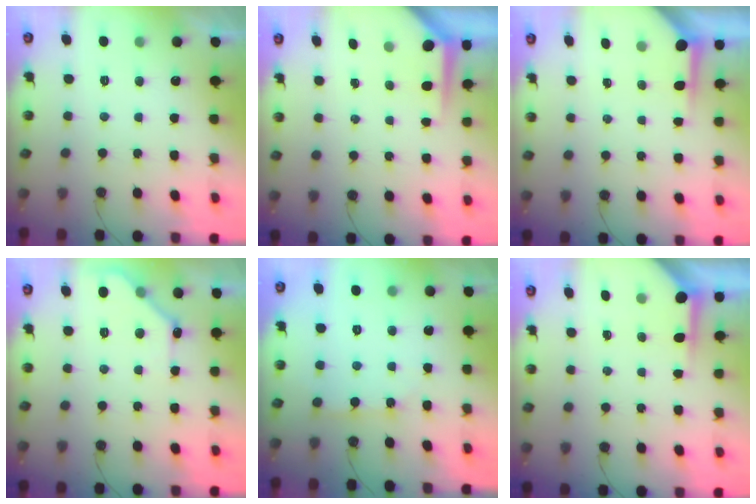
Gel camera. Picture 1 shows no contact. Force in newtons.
{"total": 4.0, "press": 4.0, "slide": 0.3}
{"total": 4.0, "press": 4.0, "slide": 0.4}
{"total": 8.9, "press": 8.9, "slide": 0.6}
{"total": 3.6, "press": 3.6, "slide": 0.1}
{"total": 3.8, "press": 3.7, "slide": 0.5}